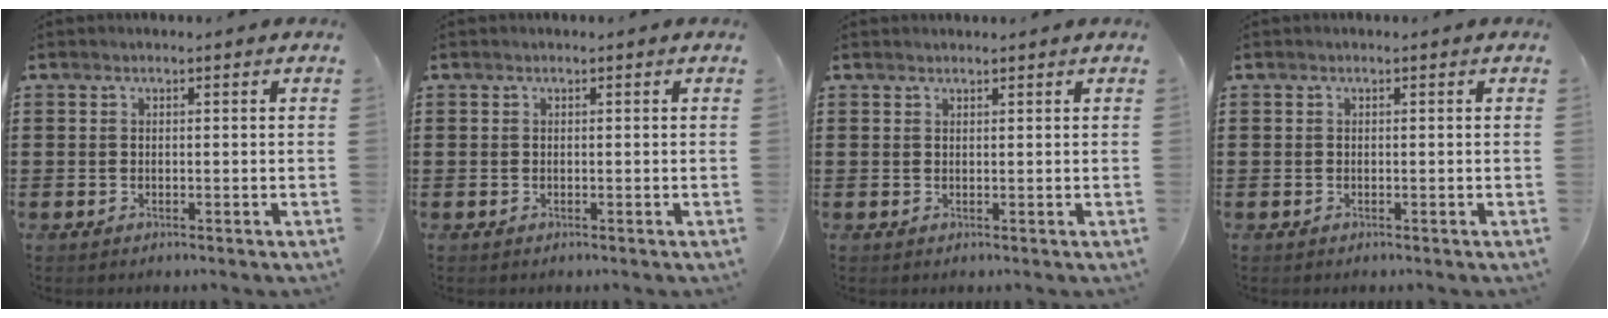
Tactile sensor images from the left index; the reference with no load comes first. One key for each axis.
{"total": 0.0}
{"total": 0.8, "fx": 0.8, "fy": 0.1, "fz": 0.1, "tx": -0.003, "ty": -0.001, "tz": 0.017}
{"total": 0.0}